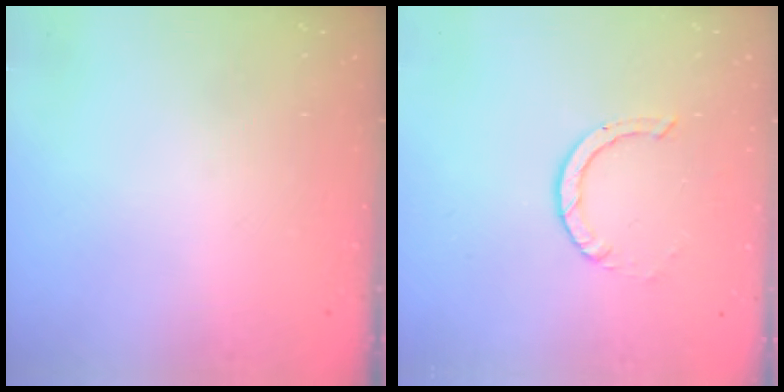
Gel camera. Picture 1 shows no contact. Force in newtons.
{"total": 2.2, "press": 2.2, "slide": 0.2}